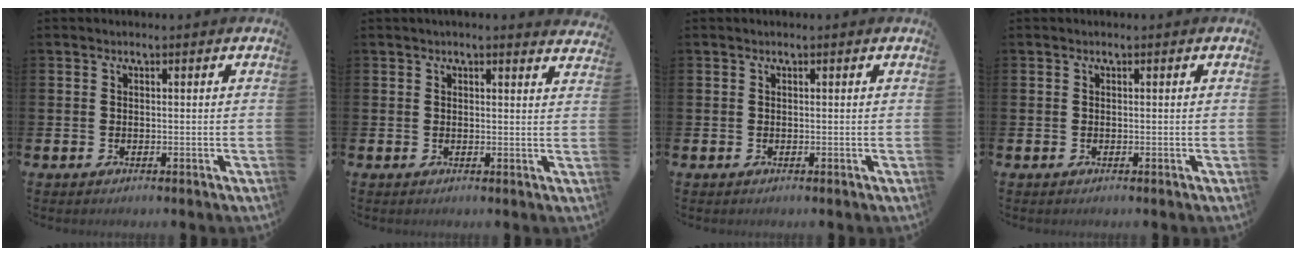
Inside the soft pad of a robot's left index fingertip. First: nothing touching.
{"total": 1.9, "force": [1.9, -0.1, 0.2], "torque": [-0.003, -0.009, 0.033]}
{"total": 0.0}
{"total": 0.0}